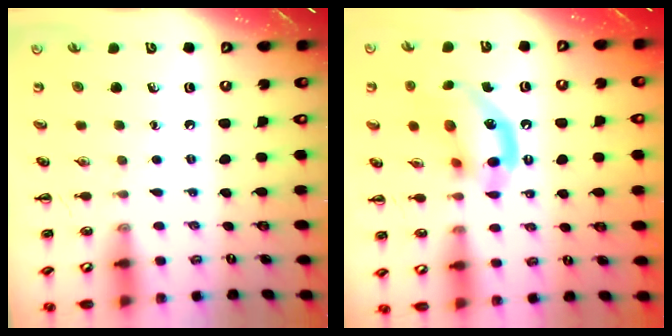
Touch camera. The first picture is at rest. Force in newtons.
{"total": 14.7, "press": 14.5, "slide": 2.1}